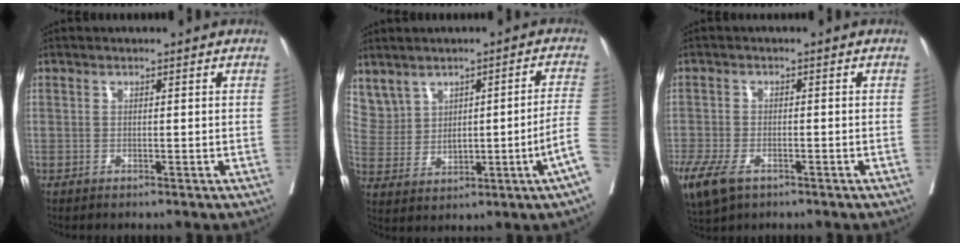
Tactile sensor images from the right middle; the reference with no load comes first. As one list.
[{"total": 8.3, "force": [1.8, 1.6, 7.9], "torque": [-0.133, 0.018, 0.053]}, {"total": 10.3, "force": [-6.0, 5.3, 6.5], "torque": [-0.156, -0.017, -0.098]}]